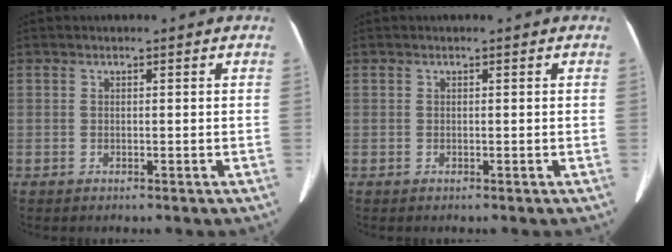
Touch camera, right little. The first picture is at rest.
{"total": 0.0}